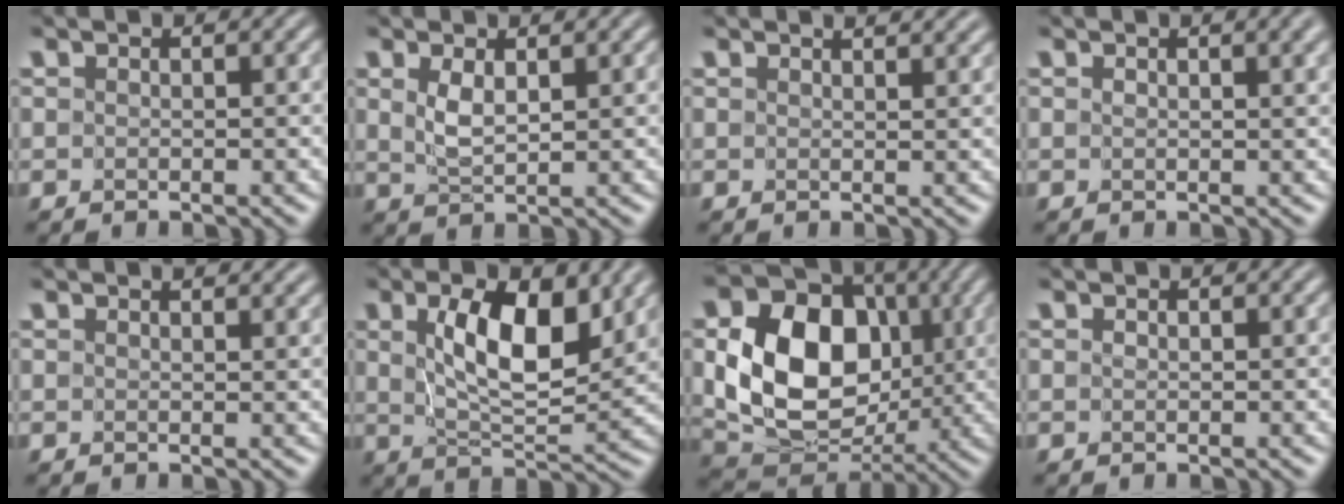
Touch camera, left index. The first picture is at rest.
{"total": 1.4, "force": [0.4, 0.4, 1.3], "torque": [-0.032, -0.002, 0.018]}
{"total": 2.9, "force": [2.4, 0.9, 1.4], "torque": [0.000, 0.017, 0.009]}
{"total": 3.3, "force": [1.7, 1.2, 2.6], "torque": [-0.012, 0.011, 0.012]}
{"total": 2.0, "force": [1.6, 0.6, 1.0], "torque": [-0.001, 0.004, 0.011]}
{"total": 7.4, "force": [1.9, 3.2, 6.4], "torque": [-0.114, -0.005, 0.041]}
{"total": 11.1, "force": [0.1, 8.4, 7.3], "torque": [-0.137, -0.013, 0.010]}
{"total": 0.0}